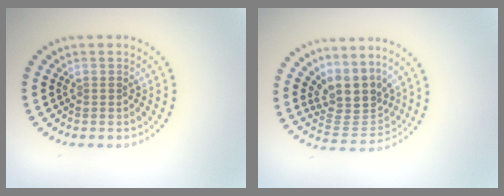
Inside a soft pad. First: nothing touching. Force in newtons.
{"total": 4.1, "press": 3.2, "slide": 2.5}